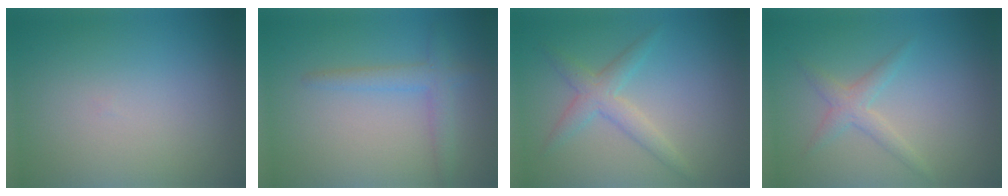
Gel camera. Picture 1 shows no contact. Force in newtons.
{"total": 2.3, "press": 2.3, "slide": 0.2}
{"total": 2.6, "press": 2.6, "slide": 0.1}
{"total": 1.9, "press": 1.9, "slide": 0.1}